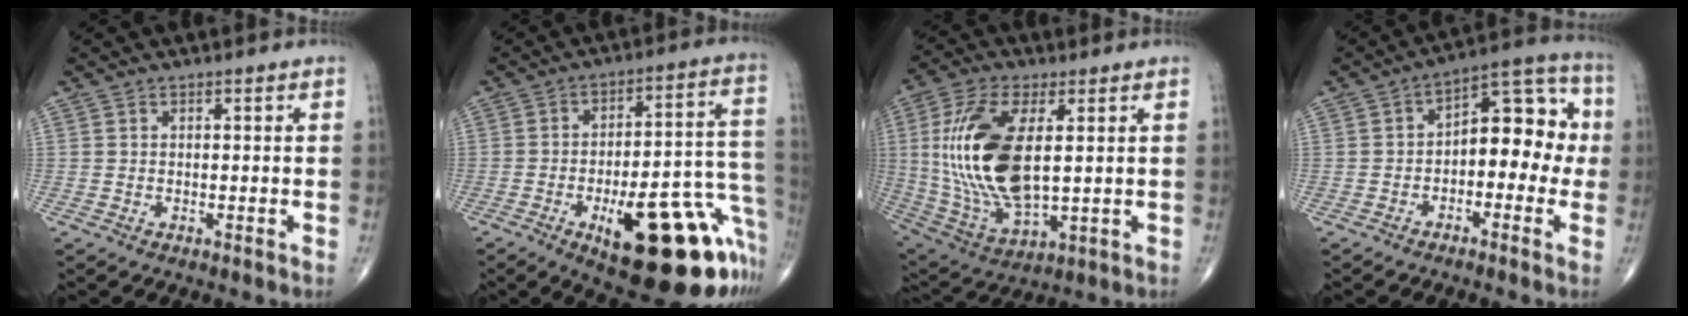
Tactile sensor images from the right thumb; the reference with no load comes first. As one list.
[{"total": 25.3, "force": [-11.1, 8.6, 21.1], "torque": [-0.199, 0.063, -0.139]}, {"total": 20.5, "force": [2.6, 9.4, 18.0], "torque": [-0.377, -0.018, 0.058]}, {"total": 12.2, "force": [-0.9, 7.1, 9.9], "torque": [-0.093, 0.049, -0.026]}]